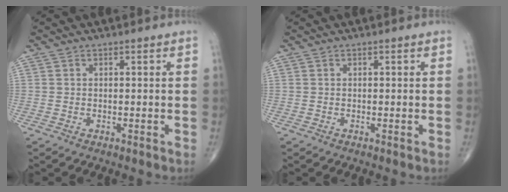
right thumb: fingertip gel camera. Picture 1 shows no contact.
{"total": 0.0}